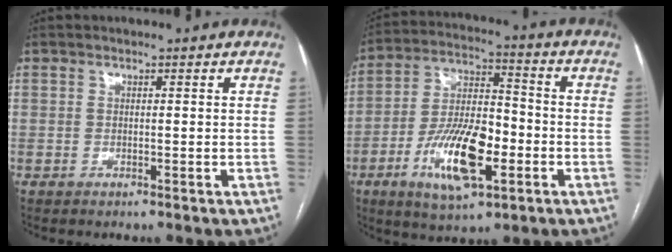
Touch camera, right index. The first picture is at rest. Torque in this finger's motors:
{"motor_torque": [0.44, -0.32, 0.37, 0.11]}